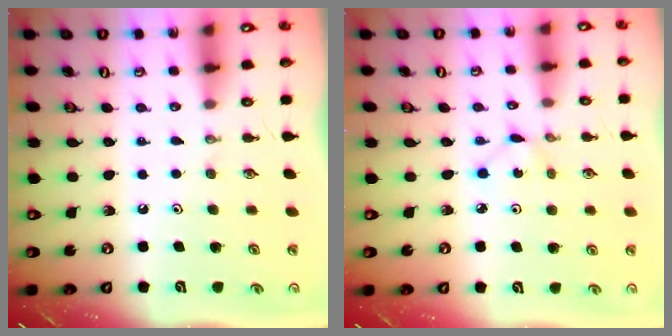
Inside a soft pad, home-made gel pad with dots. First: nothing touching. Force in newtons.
{"total": 1.2, "press": 1.2, "slide": 0.1}